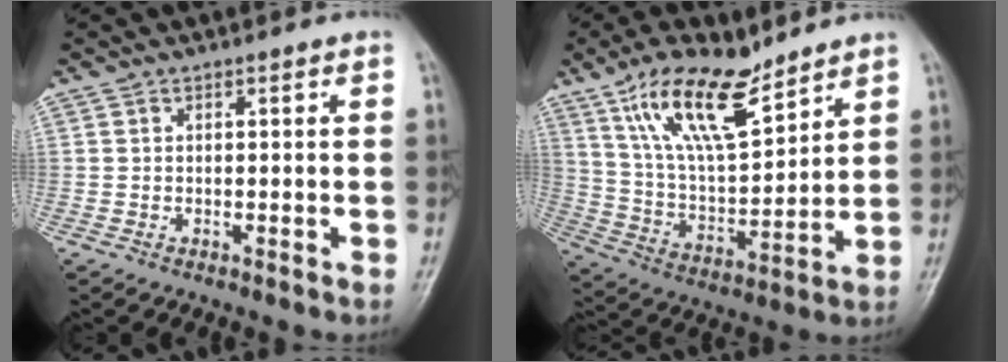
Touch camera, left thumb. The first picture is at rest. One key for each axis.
{"total": 16.2, "fx": 10.7, "fy": 5.9, "fz": 10.7, "tx": -0.170, "ty": -0.051, "tz": 0.210}